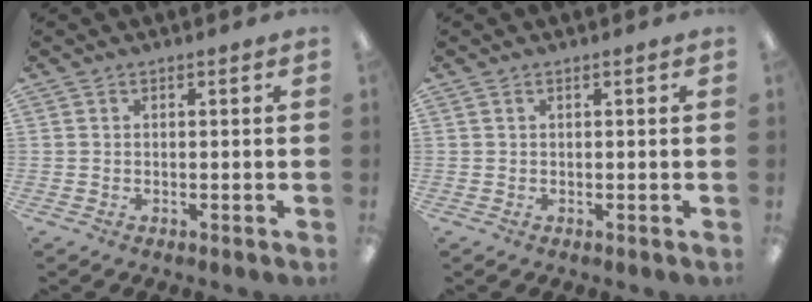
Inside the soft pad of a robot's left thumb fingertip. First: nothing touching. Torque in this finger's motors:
{"motor_torque": [-0.18, 0.04, -0.05, 0.02, 0.00]}